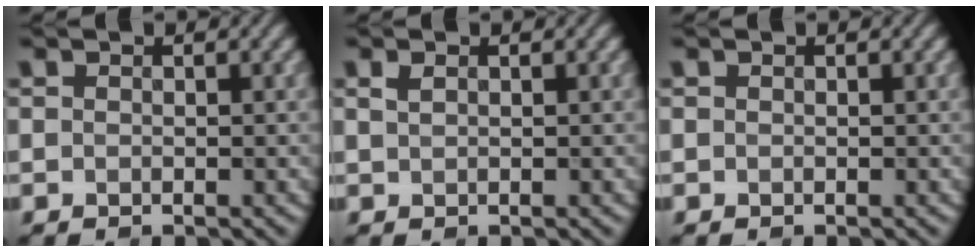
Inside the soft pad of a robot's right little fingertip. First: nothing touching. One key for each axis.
{"total": 0.8, "fx": 0.5, "fy": 0.3, "fz": 0.6, "tx": -0.014, "ty": 0.003, "tz": 0.011}
{"total": 0.0}